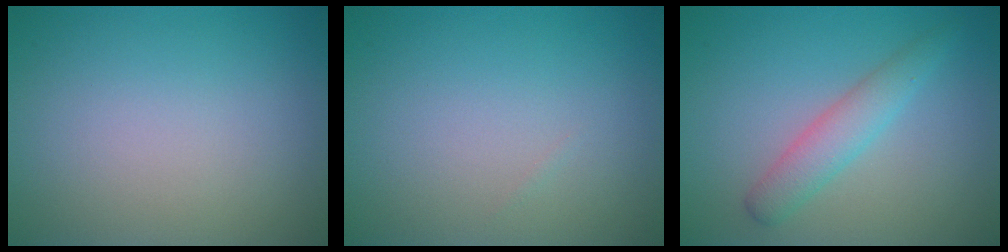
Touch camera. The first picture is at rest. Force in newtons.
{"total": 0.0}
{"total": 2.8, "press": 2.7, "slide": 0.1}